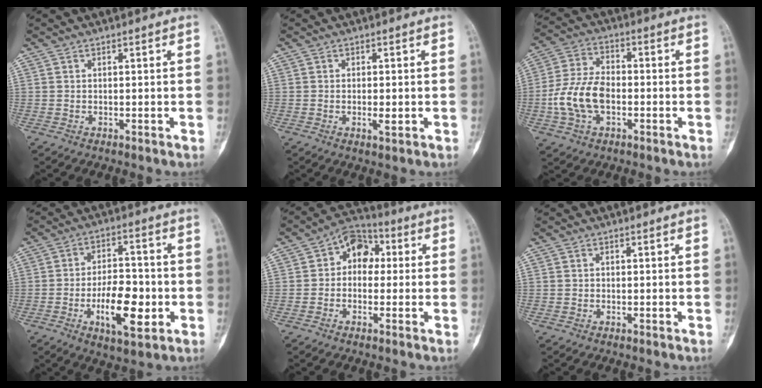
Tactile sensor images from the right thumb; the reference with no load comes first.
{"total": 2.3, "force": [-0.4, 0.9, 2.1], "torque": [-0.037, -0.003, -0.005]}
{"total": 11.3, "force": [-2.3, 7.0, 8.6], "torque": [-0.172, 0.024, -0.048]}
{"total": 12.1, "force": [-3.3, 5.6, 10.2], "torque": [-0.153, 0.015, -0.052]}
{"total": 8.4, "force": [1.1, 6.0, 5.7], "torque": [-0.050, 0.026, 0.001]}
{"total": 0.0}